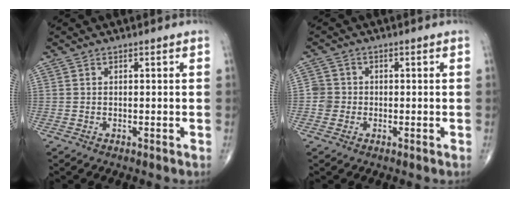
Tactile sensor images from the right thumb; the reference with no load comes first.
{"total": 2.8, "force": [-0.4, 2.7, 0.5], "torque": [0.010, 0.008, -0.012]}